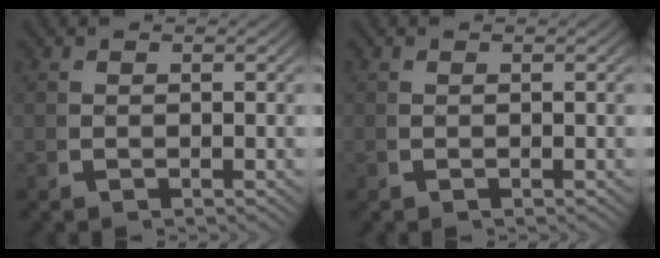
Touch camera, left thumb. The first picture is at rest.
{"total": 0.0}